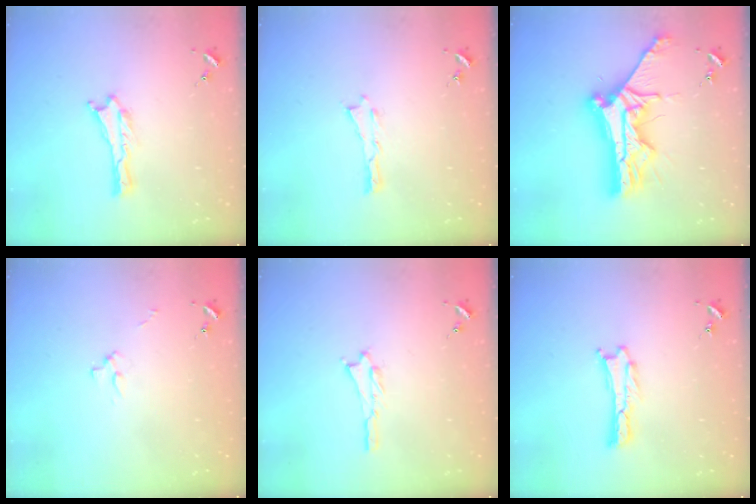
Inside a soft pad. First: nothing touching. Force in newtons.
{"total": 0.0}
{"total": 11.9, "press": 11.9, "slide": 1.0}
{"total": 2.5, "press": 2.5, "slide": 0.3}
{"total": 0.8, "press": 0.8, "slide": 0.2}
{"total": 0.0}